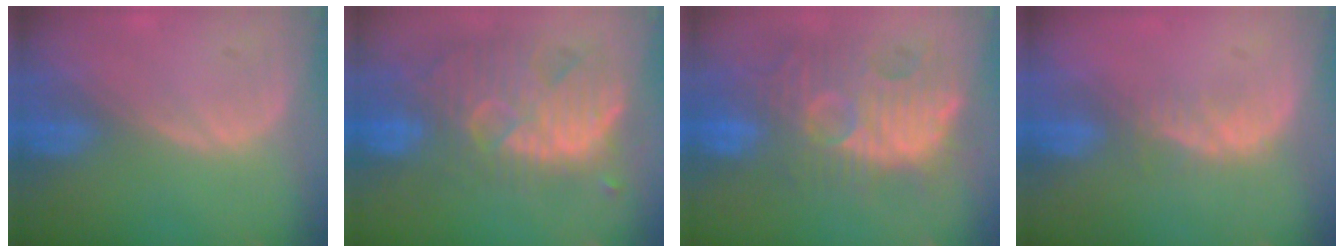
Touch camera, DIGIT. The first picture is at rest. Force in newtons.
{"total": 12.4, "press": 11.1, "slide": 5.5}
{"total": 12.6, "press": 12.1, "slide": 3.6}
{"total": 2.8, "press": 2.3, "slide": 1.7}